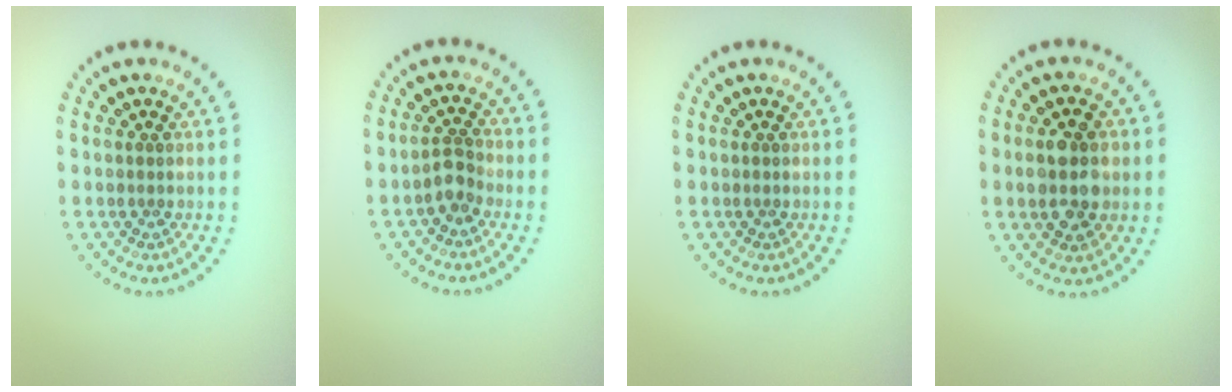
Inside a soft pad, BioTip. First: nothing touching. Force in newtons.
{"total": 1.8, "press": 1.5, "slide": 1.0}
{"total": 0.0}
{"total": 4.5, "press": 4.5, "slide": 0.1}